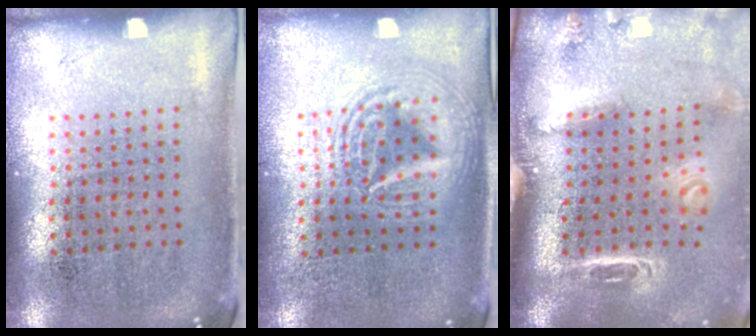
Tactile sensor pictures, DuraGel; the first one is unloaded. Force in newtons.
{"total": 2.6, "press": 2.6, "slide": 0.3}
{"total": 3.0, "press": 2.1, "slide": 2.2}